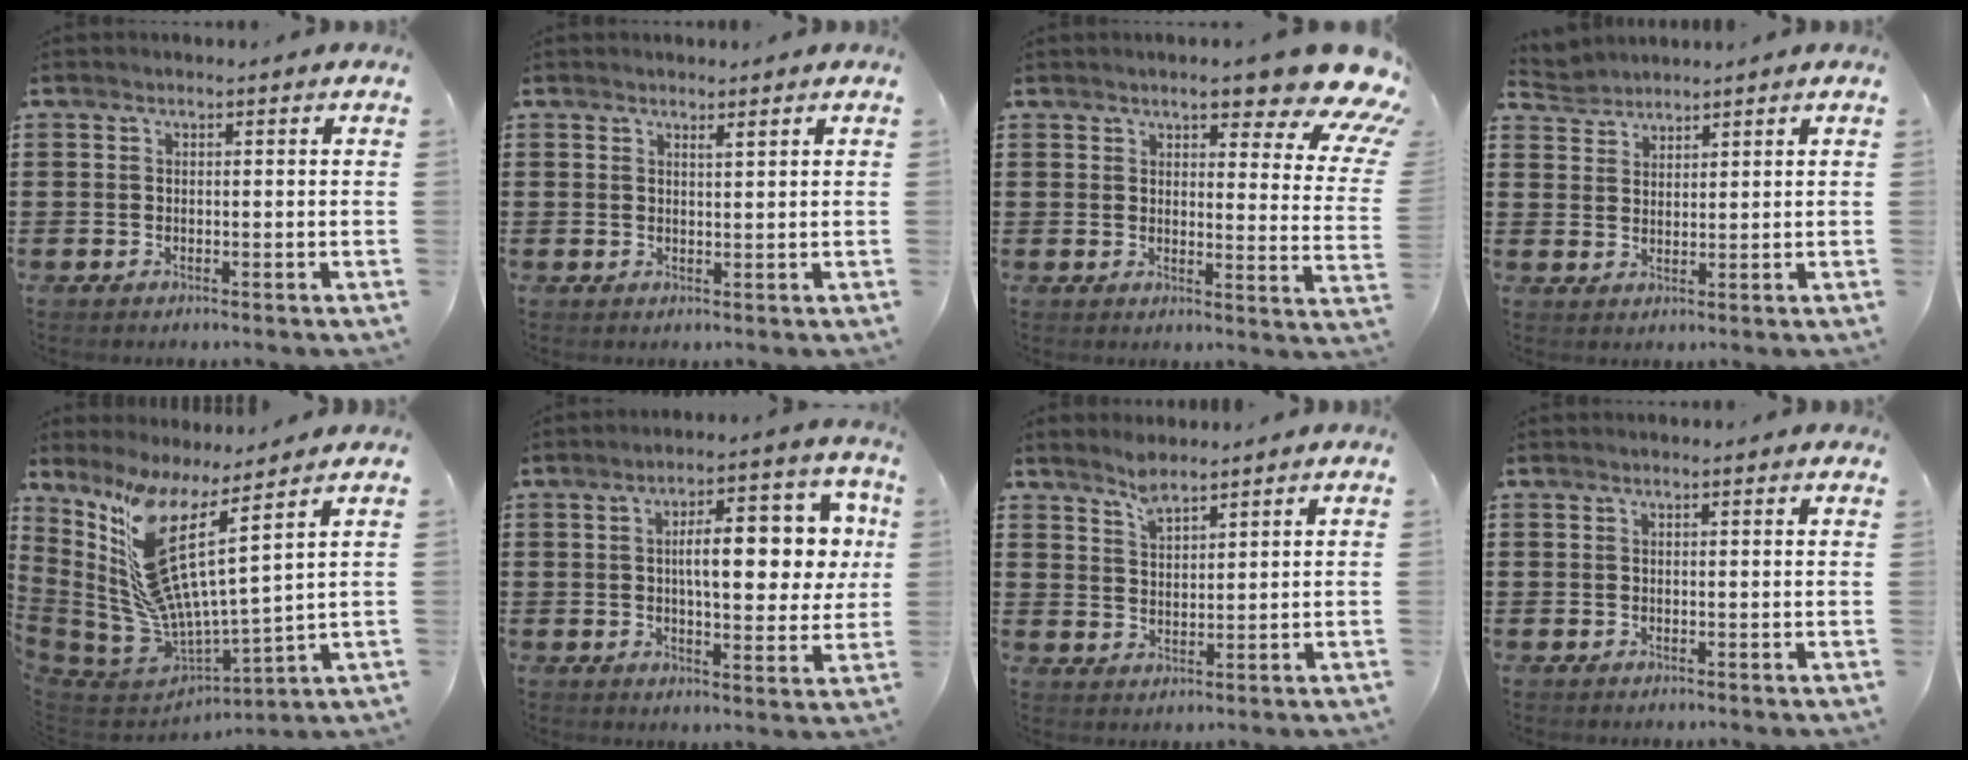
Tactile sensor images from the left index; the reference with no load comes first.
{"total": 1.5, "force": [1.4, 0.0, 0.6], "torque": [-0.006, -0.004, 0.024]}
{"total": 9.3, "force": [6.9, 1.8, 5.9], "torque": [-0.093, -0.038, 0.116]}
{"total": 2.7, "force": [2.5, 1.0, -0.3], "torque": [-0.007, -0.001, 0.048]}
{"total": 12.2, "force": [5.3, 2.4, 10.7], "torque": [-0.254, -0.071, 0.077]}
{"total": 11.7, "force": [2.0, 4.2, 10.7], "torque": [-0.161, 0.000, 0.024]}
{"total": 3.4, "force": [3.2, 1.0, 0.9], "torque": [-0.025, -0.003, 0.060]}
{"total": 0.8, "force": [0.6, 0.4, 0.0], "torque": [-0.003, 0.004, 0.012]}